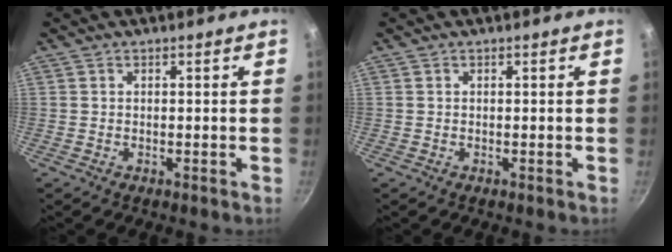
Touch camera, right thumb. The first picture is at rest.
{"total": 0.0}